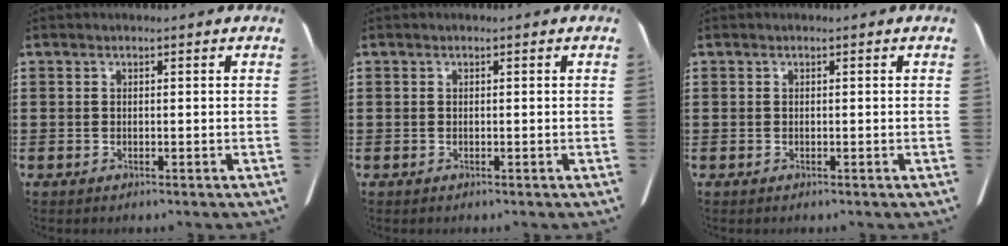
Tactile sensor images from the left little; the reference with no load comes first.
{"total": 0.0}
{"total": 0.0}